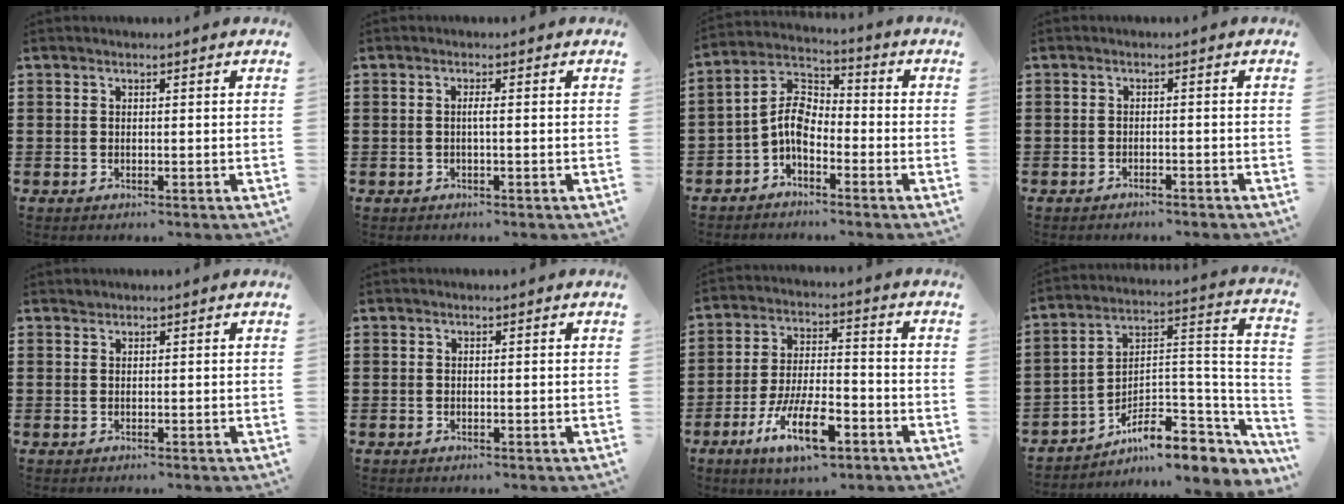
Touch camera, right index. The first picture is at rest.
{"total": 1.2, "force": [-0.2, -0.2, 1.1], "torque": [-0.021, -0.002, -0.004]}
{"total": 6.7, "force": [-2.0, 4.0, 5.0], "torque": [-0.123, 0.003, -0.048]}
{"total": 1.3, "force": [-1.2, 0.0, 0.3], "torque": [-0.009, 0.000, -0.025]}
{"total": 0.0}
{"total": 0.0}
{"total": 11.3, "force": [-5.9, 3.7, 8.9], "torque": [-0.177, 0.007, -0.107]}
{"total": 8.3, "force": [-6.0, 3.4, 4.7], "torque": [-0.076, 0.000, -0.110]}